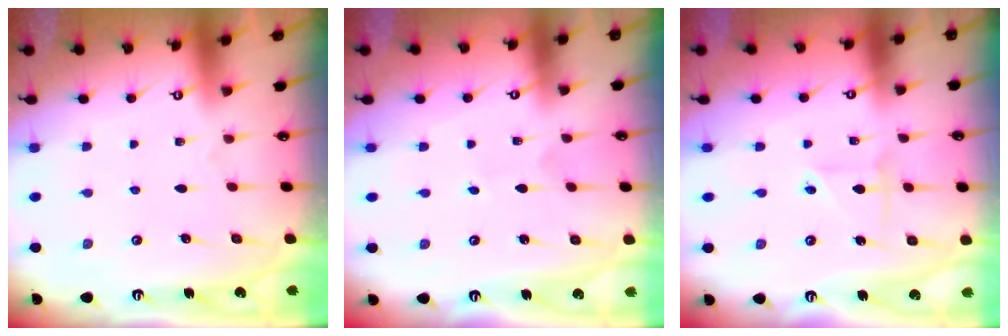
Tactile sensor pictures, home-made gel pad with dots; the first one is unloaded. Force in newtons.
{"total": 1.0, "press": 1.0, "slide": 0.0}
{"total": 2.5, "press": 2.5, "slide": 0.3}